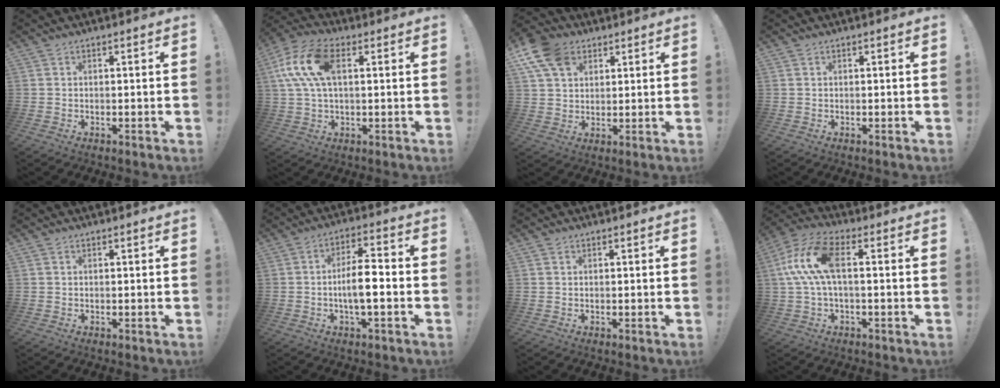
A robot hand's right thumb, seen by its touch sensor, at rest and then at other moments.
{"total": 14.0, "force": [3.5, 7.7, 11.2], "torque": [-0.229, 0.011, 0.068]}
{"total": 12.4, "force": [5.9, 8.8, 6.4], "torque": [-0.115, -0.018, 0.117]}
{"total": 0.0}
{"total": 0.0}
{"total": 9.3, "force": [-2.1, 2.8, 8.6], "torque": [-0.160, 0.011, -0.041]}
{"total": 0.6, "force": [0.4, 0.4, 0.1], "torque": [0.003, -0.001, 0.007]}
{"total": 12.9, "force": [1.4, 5.8, 11.4], "torque": [-0.233, 0.012, 0.029]}